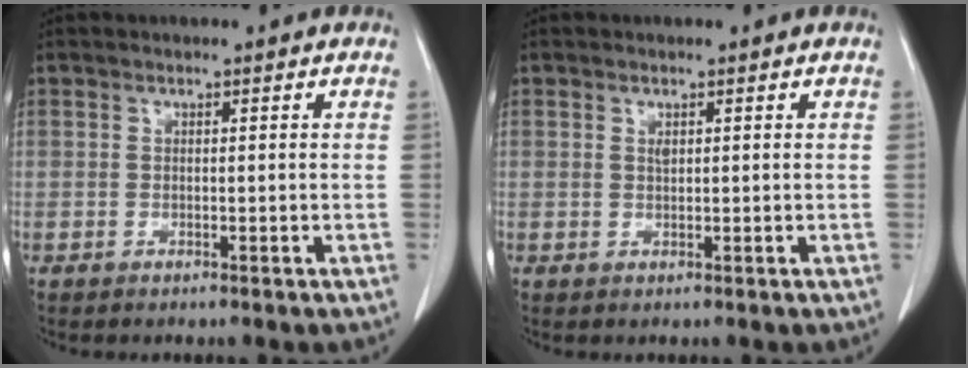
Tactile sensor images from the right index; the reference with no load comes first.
{"total": 0.9, "force": [0.5, 0.3, 0.7], "torque": [-0.015, -0.002, 0.009]}